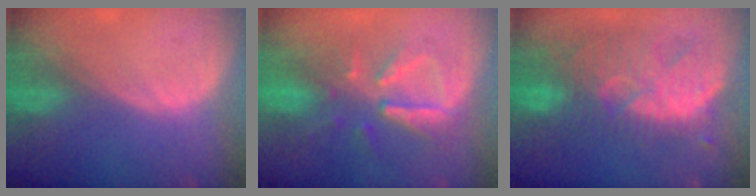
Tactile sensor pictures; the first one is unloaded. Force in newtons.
{"total": 8.0, "press": 7.7, "slide": 2.4}
{"total": 11.0, "press": 10.5, "slide": 3.0}